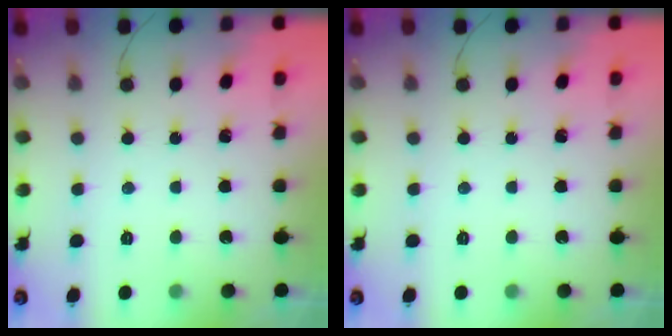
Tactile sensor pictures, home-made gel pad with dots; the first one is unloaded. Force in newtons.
{"total": 0.0}